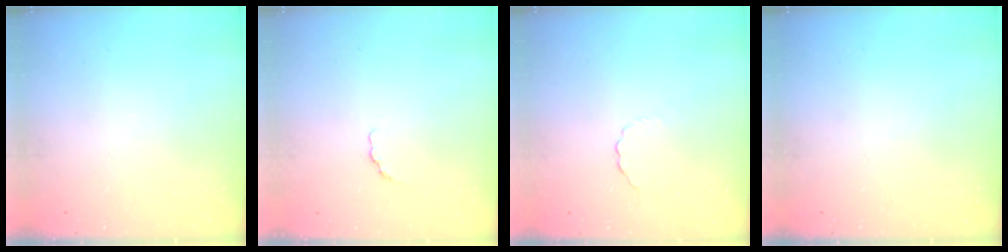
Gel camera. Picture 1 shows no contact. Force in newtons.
{"total": 1.5, "press": 1.3, "slide": 0.7}
{"total": 2.6, "press": 2.4, "slide": 0.9}
{"total": 0.0}